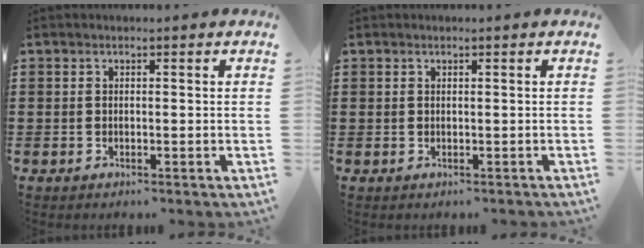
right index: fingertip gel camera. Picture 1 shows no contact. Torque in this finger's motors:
{"motor_torque": [-1.13, 0.78, -1.05, -0.21]}